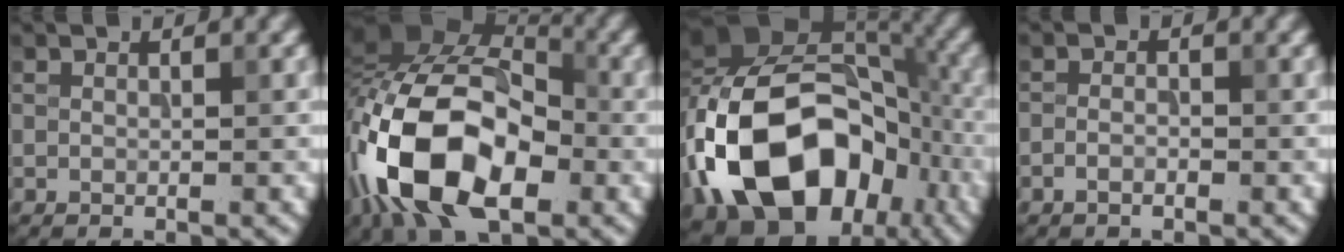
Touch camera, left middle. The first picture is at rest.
{"total": 15.2, "force": [-4.6, 9.2, 11.3], "torque": [-0.225, 0.006, -0.093]}
{"total": 17.0, "force": [-5.5, 11.8, 10.9], "torque": [-0.202, 0.004, -0.094]}
{"total": 0.8, "force": [-0.7, 0.1, 0.3], "torque": [-0.010, 0.007, -0.010]}